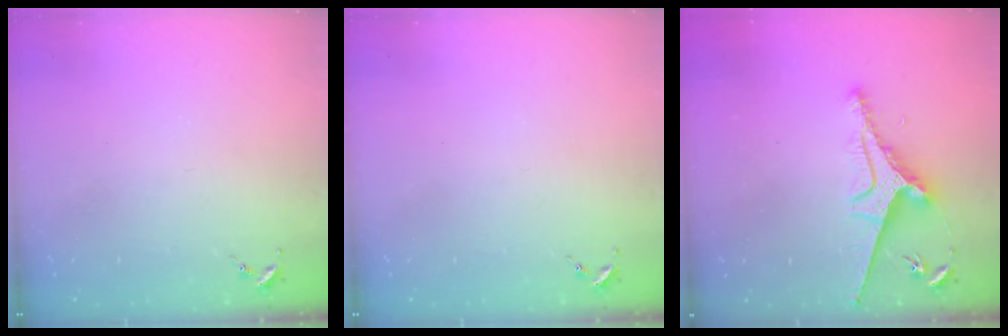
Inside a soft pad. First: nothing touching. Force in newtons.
{"total": 0.0}
{"total": 8.4, "press": 8.3, "slide": 0.9}